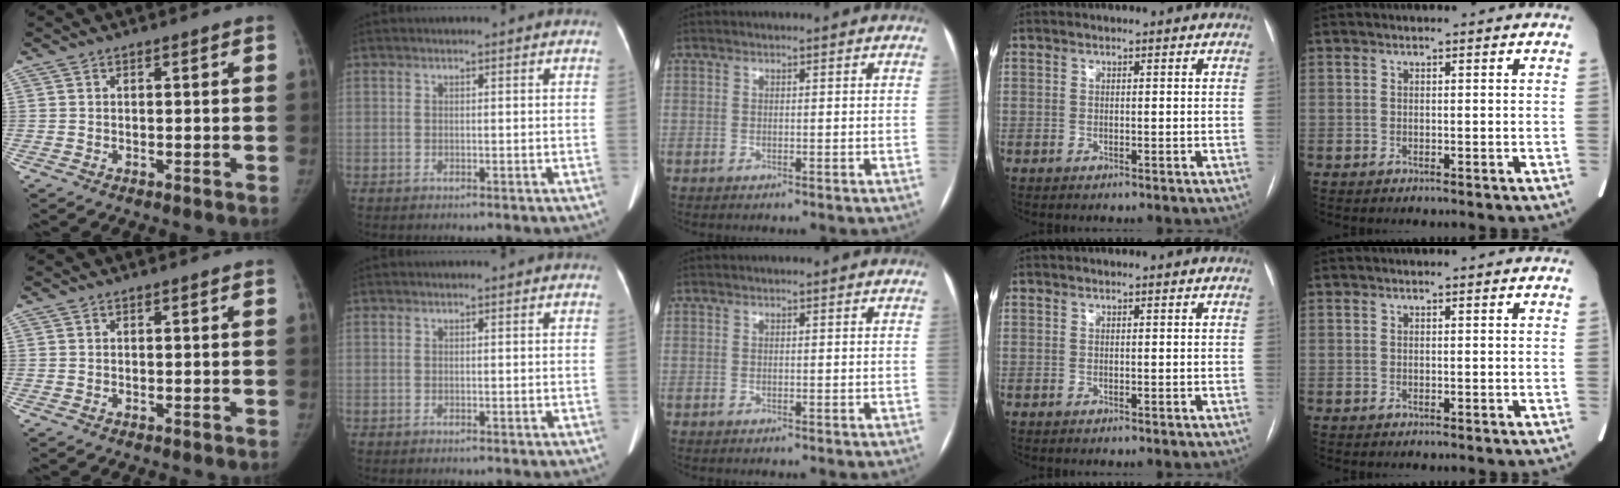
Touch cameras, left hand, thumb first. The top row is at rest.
{}